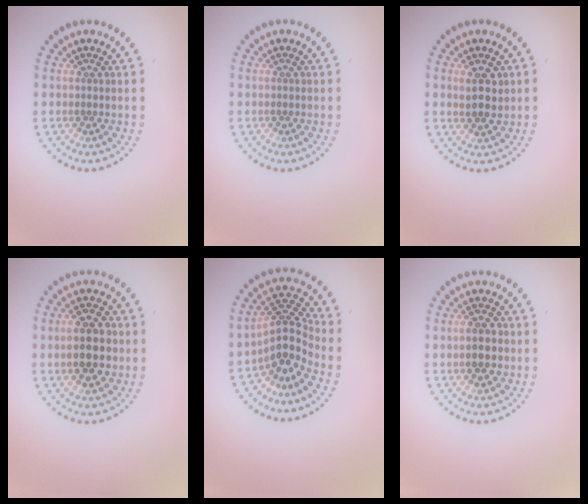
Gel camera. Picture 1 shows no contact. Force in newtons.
{"total": 0.0}
{"total": 2.2, "press": 2.0, "slide": 0.8}
{"total": 4.5, "press": 4.5, "slide": 0.1}
{"total": 3.9, "press": 2.8, "slide": 2.8}
{"total": 2.4, "press": 2.4, "slide": 0.2}